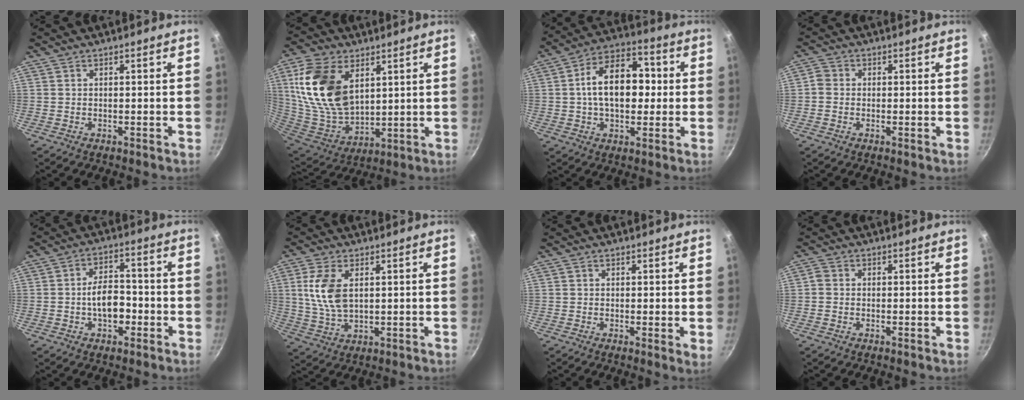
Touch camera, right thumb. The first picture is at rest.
{"total": 19.5, "force": [6.7, 12.1, 13.8], "torque": [-0.250, -0.033, 0.141]}
{"total": 15.2, "force": [0.8, 9.6, 11.7], "torque": [-0.150, 0.031, -0.002]}
{"total": 2.3, "force": [-0.5, 2.0, 1.0], "torque": [-0.014, 0.011, -0.018]}
{"total": 7.8, "force": [-2.0, 4.8, 5.8], "torque": [-0.069, 0.023, -0.035]}
{"total": 9.2, "force": [2.1, 5.2, 7.3], "torque": [-0.145, -0.011, 0.045]}
{"total": 2.0, "force": [0.6, 0.7, 1.8], "torque": [-0.021, -0.008, 0.005]}
{"total": 1.5, "force": [-0.3, 1.3, 0.7], "torque": [-0.015, 0.006, -0.013]}